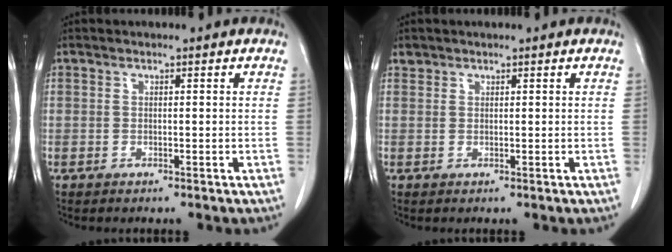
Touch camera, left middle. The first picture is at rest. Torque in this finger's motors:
{"motor_torque": [0.04, -0.03, 0.01, 0.00]}